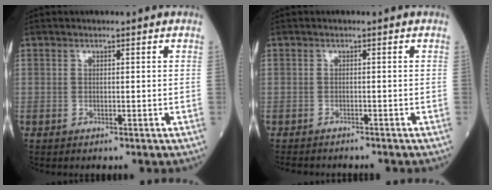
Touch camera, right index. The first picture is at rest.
{"total": 3.6, "force": [-3.4, 0.9, 0.6], "torque": [-0.004, -0.006, -0.051]}